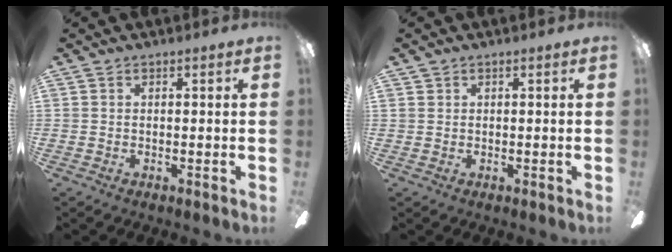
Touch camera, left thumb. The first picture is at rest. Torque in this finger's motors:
{"motor_torque": [-0.40, -0.16, 0.08, -0.31, 0.05]}